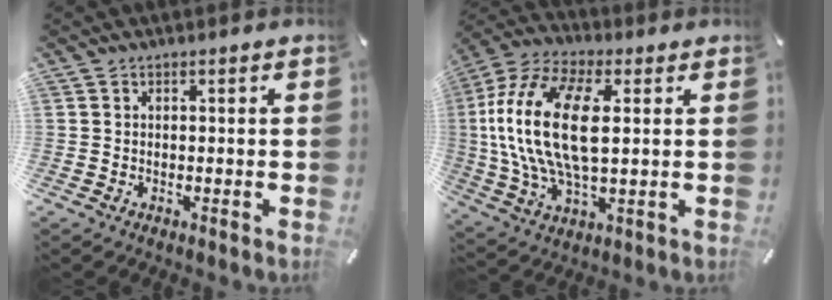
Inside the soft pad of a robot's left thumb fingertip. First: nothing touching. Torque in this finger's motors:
{"motor_torque": [2.46, 2.55, 1.71, -1.06, 1.05]}